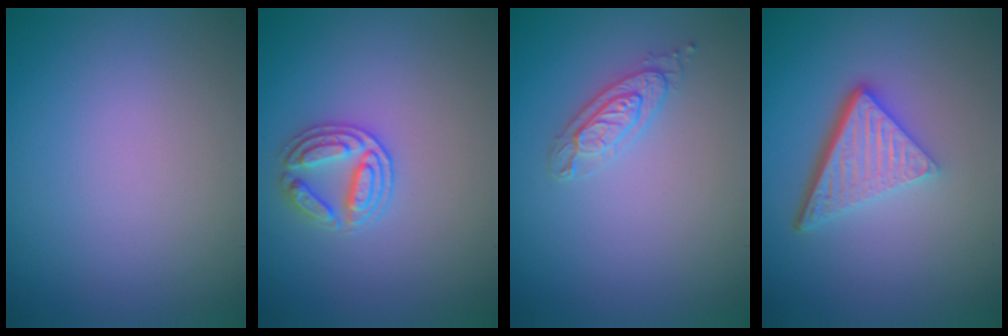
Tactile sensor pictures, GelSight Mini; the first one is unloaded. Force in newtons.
{"total": 2.7, "press": 2.6, "slide": 0.7}
{"total": 2.2, "press": 2.2, "slide": 0.3}
{"total": 5.5, "press": 3.7, "slide": 4.0}